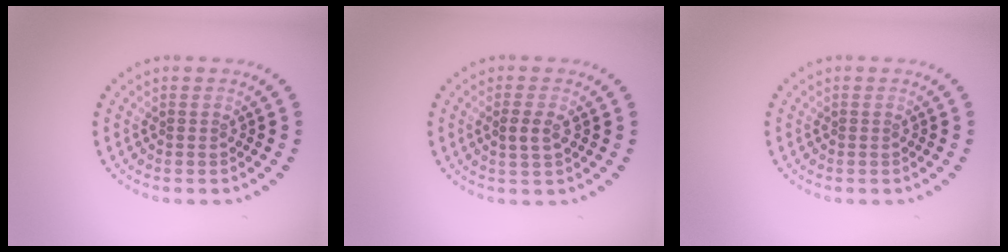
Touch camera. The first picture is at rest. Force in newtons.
{"total": 1.9, "press": 1.8, "slide": 0.3}
{"total": 0.0}